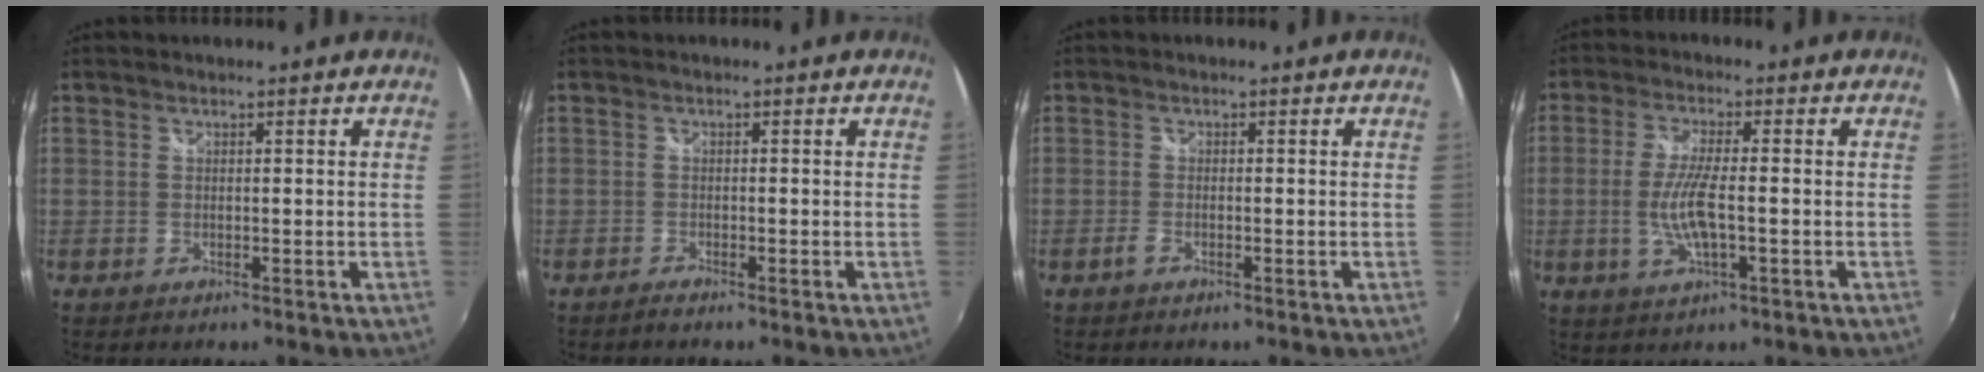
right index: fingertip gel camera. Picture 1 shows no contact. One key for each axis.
{"total": 1.2, "fx": -1.1, "fy": 0.1, "fz": 0.4, "tx": -0.013, "ty": -0.004, "tz": -0.024}
{"total": 1.4, "fx": -0.8, "fy": 0.3, "fz": 1.1, "tx": -0.025, "ty": -0.002, "tz": -0.016}
{"total": 7.6, "fx": -1.4, "fy": 1.6, "fz": 7.3, "tx": -0.146, "ty": -0.008, "tz": -0.027}